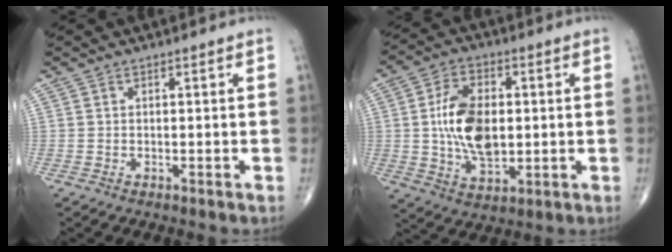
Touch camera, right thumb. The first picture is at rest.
{"total": 13.2, "force": [0.6, 7.8, 10.7], "torque": [-0.181, 0.000, 0.015]}